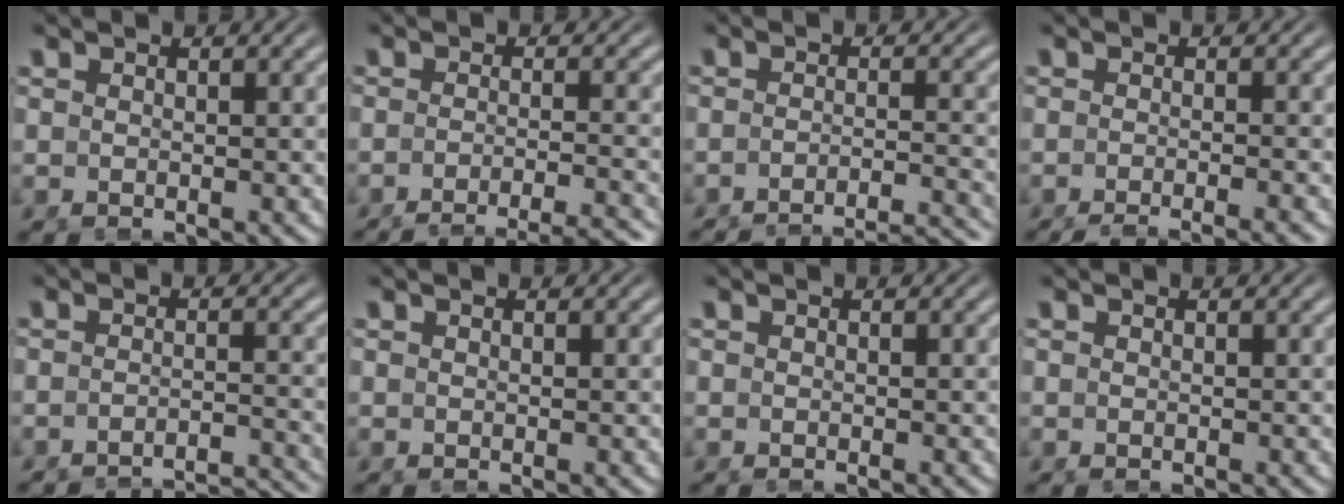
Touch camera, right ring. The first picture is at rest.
{"total": 8.5, "force": [-7.8, 1.4, 3.3], "torque": [-0.031, -0.018, -0.110]}
{"total": 9.3, "force": [-8.9, 1.3, 2.5], "torque": [-0.013, -0.022, -0.129]}
{"total": 5.3, "force": [-5.0, 0.6, 1.8], "torque": [-0.017, -0.009, -0.073]}
{"total": 7.1, "force": [-7.0, 0.4, 0.9], "torque": [0.001, -0.023, -0.104]}
{"total": 0.0}
{"total": 0.5, "force": [-0.4, -0.3, 0.2], "torque": [-0.001, 0.002, -0.007]}
{"total": 0.0}